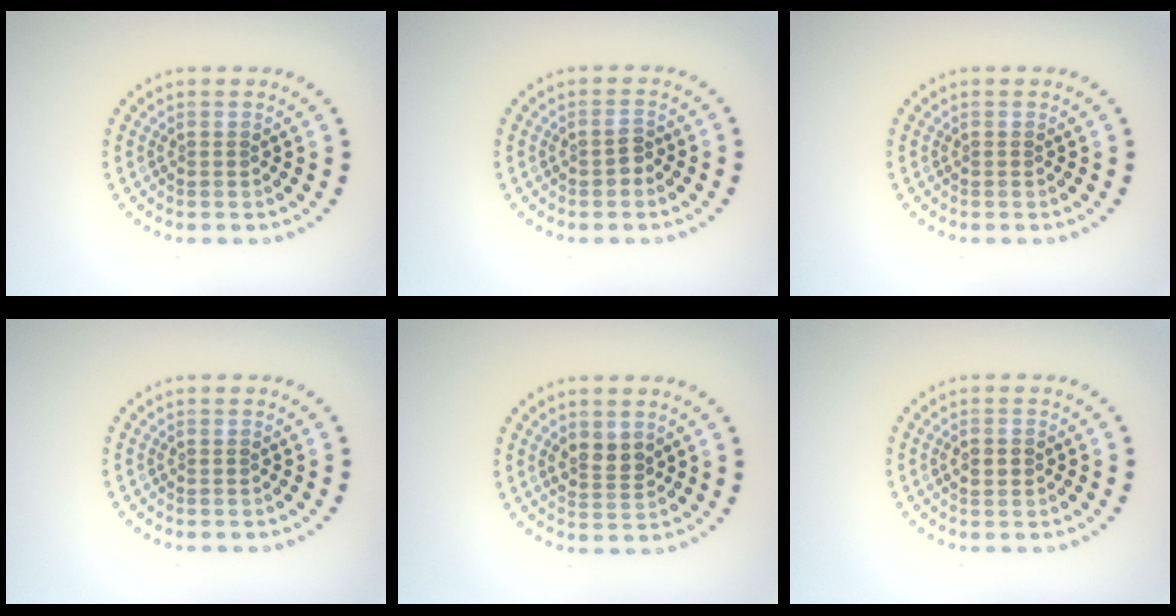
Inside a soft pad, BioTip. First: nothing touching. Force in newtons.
{"total": 1.3, "press": 1.3, "slide": 0.3}
{"total": 0.0}
{"total": 0.0}
{"total": 2.2, "press": 2.1, "slide": 0.6}
{"total": 1.9, "press": 1.9, "slide": 0.1}